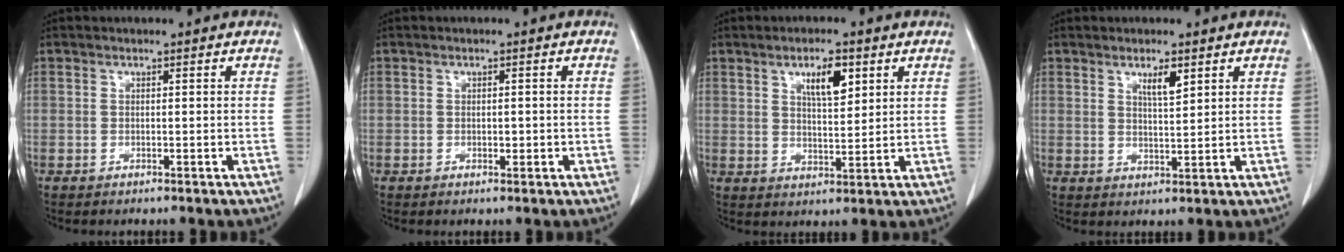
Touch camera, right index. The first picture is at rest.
{"total": 1.1, "force": [-0.2, 0.6, 0.8], "torque": [-0.012, 0.000, -0.001]}
{"total": 6.0, "force": [2.9, 1.8, 4.9], "torque": [-0.082, -0.001, 0.052]}
{"total": 3.4, "force": [2.0, 0.6, 2.7], "torque": [-0.047, -0.003, 0.037]}